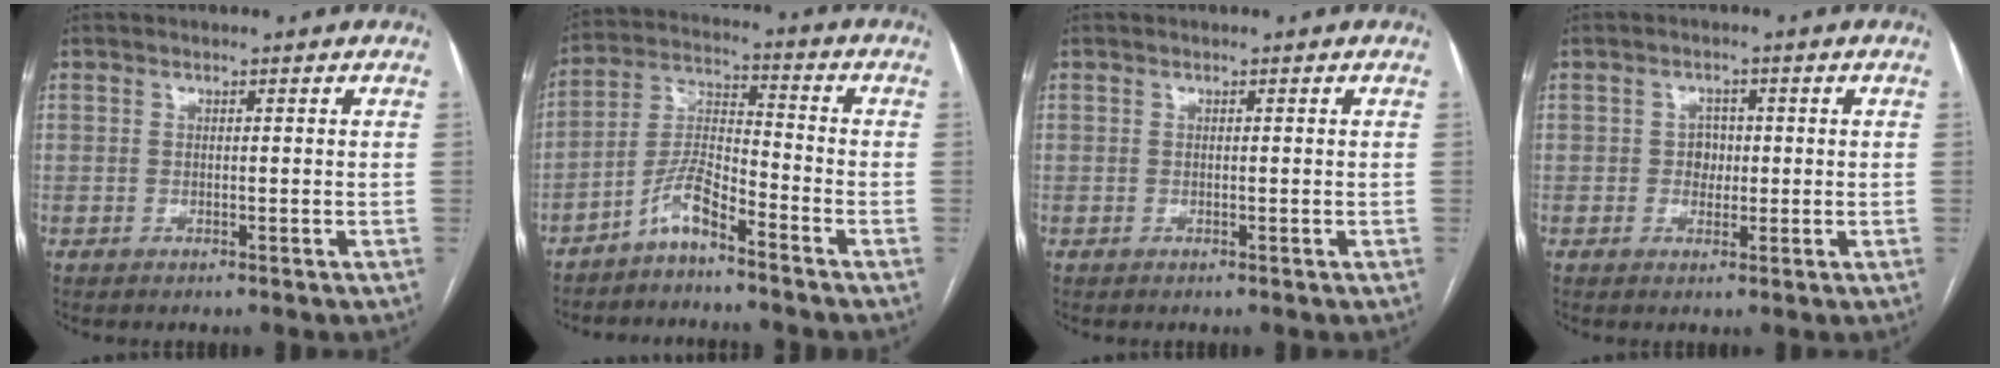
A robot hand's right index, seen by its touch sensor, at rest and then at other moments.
{"total": 6.4, "force": [-4.8, 1.4, 4.0], "torque": [-0.093, 0.007, -0.098]}
{"total": 0.0}
{"total": 2.5, "force": [0.0, 2.1, 1.3], "torque": [-0.014, 0.004, -0.001]}